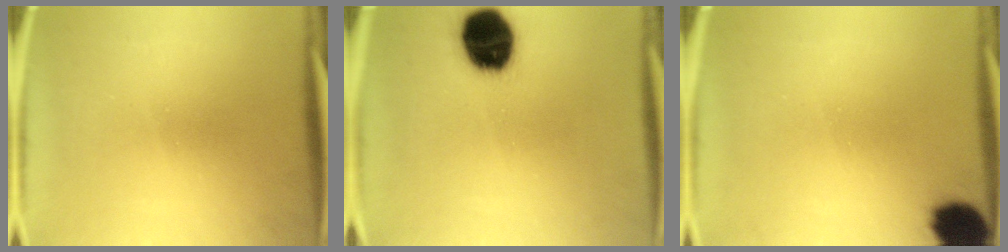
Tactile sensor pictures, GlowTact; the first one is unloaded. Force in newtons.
{"total": 16.1}
{"total": 10.3}